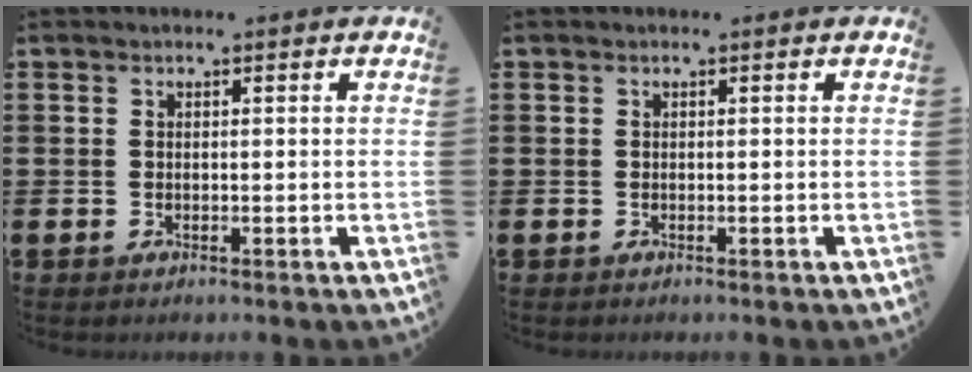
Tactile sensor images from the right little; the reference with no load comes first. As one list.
[{"total": 0.0}]